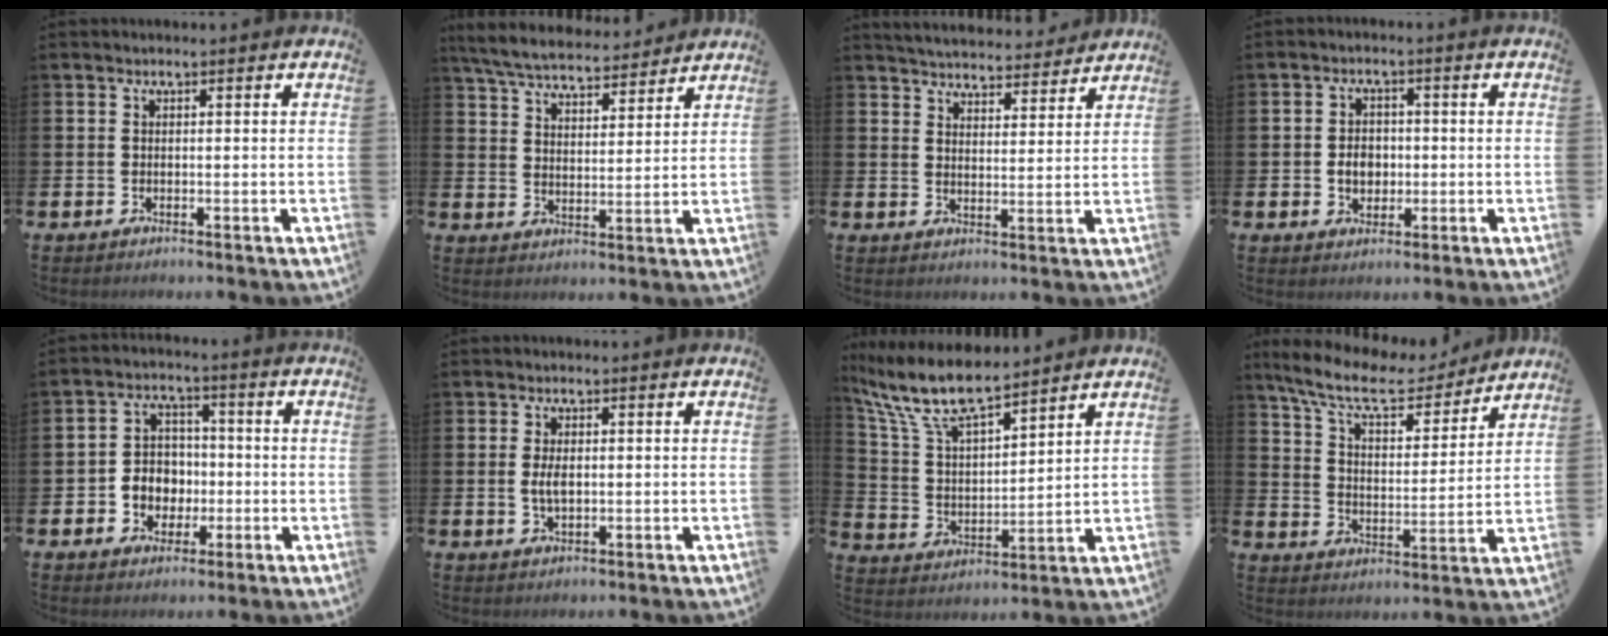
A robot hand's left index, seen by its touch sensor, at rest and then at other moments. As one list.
[{"total": 6.5, "force": [6.2, 1.3, 1.5], "torque": [-0.056, -0.033, 0.110]}, {"total": 4.9, "force": [4.8, 0.8, 0.0], "torque": [-0.012, -0.037, 0.083]}, {"total": 3.4, "force": [-0.4, 2.7, 2.0], "torque": [-0.014, -0.004, -0.018]}, {"total": 5.0, "force": [-0.7, 4.7, 1.5], "torque": [-0.029, 0.006, -0.021]}, {"total": 2.9, "force": [0.1, 1.4, 2.5], "torque": [-0.037, 0.000, -0.003]}, {"total": 9.8, "force": [8.6, 1.8, 4.4], "torque": [-0.124, -0.042, 0.153]}, {"total": 10.0, "force": [8.6, 2.6, 4.4], "torque": [-0.110, -0.052, 0.143]}]